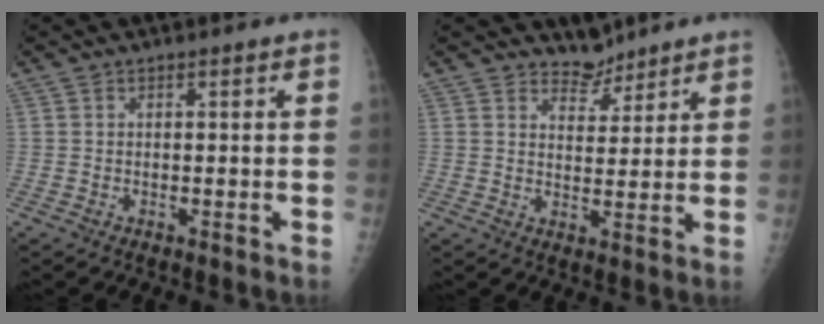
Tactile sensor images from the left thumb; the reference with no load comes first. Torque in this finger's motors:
{"motor_torque": [-0.09, -0.05, -0.29, -0.26, -0.06]}